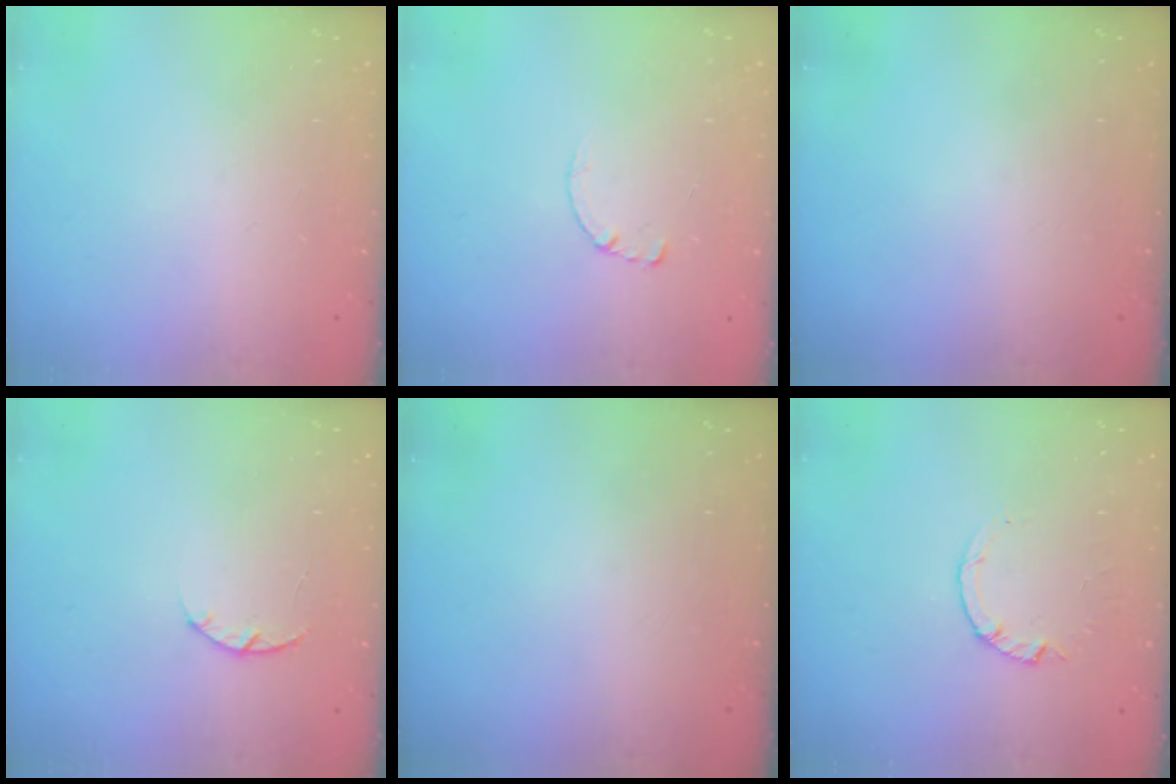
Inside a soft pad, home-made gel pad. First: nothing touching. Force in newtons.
{"total": 0.7, "press": 0.6, "slide": 0.1}
{"total": 0.0}
{"total": 2.9, "press": 2.9, "slide": 0.5}
{"total": 0.0}
{"total": 1.0, "press": 0.9, "slide": 0.3}